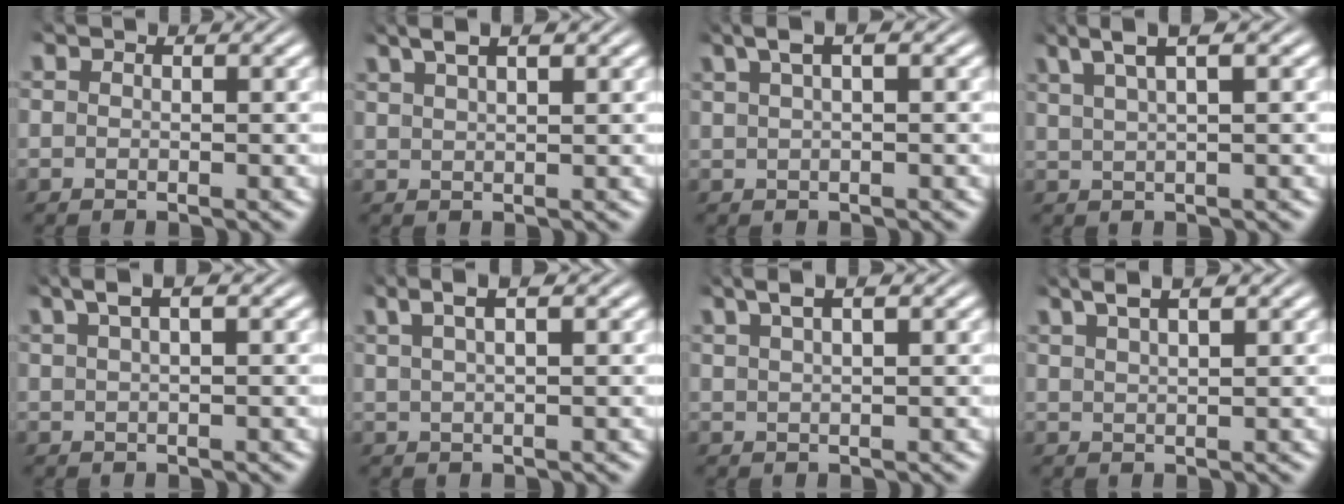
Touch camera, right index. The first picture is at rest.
{"total": 3.4, "force": [2.5, 0.8, 2.1], "torque": [-0.039, 0.013, 0.042]}
{"total": 3.2, "force": [1.8, 0.9, 2.5], "torque": [-0.041, 0.020, 0.025]}
{"total": 4.1, "force": [2.9, 0.8, 2.9], "torque": [-0.051, 0.020, 0.041]}
{"total": 3.3, "force": [2.1, 0.7, 2.4], "torque": [-0.041, 0.018, 0.031]}
{"total": 3.7, "force": [2.3, 1.0, 2.7], "torque": [-0.041, 0.019, 0.032]}
{"total": 3.6, "force": [2.6, 0.7, 2.3], "torque": [-0.041, 0.015, 0.041]}
{"total": 3.9, "force": [3.1, 0.8, 2.3], "torque": [-0.042, 0.012, 0.051]}